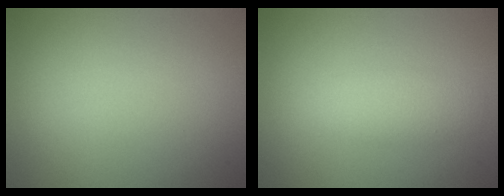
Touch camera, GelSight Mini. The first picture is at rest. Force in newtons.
{"total": 2.0, "press": 2.0, "slide": 0.1}